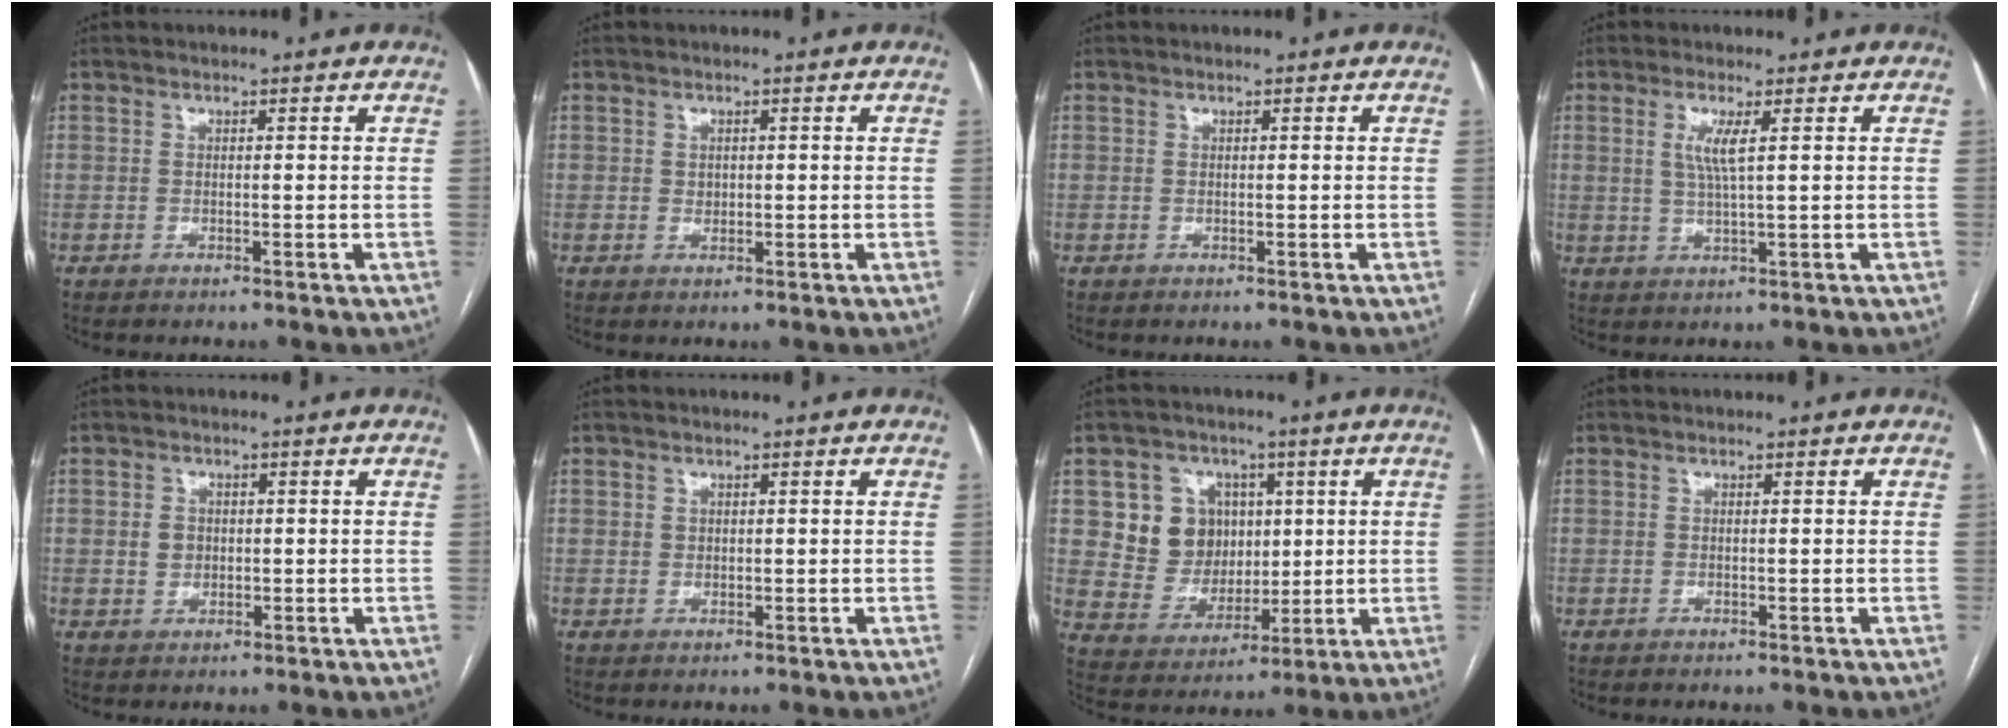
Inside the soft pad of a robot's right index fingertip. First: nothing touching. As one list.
[{"total": 1.2, "force": [0.2, 1.0, 0.6], "torque": [-0.009, 0.000, 0.005]}, {"total": 0.0}, {"total": 3.7, "force": [1.1, -0.1, 3.5], "torque": [-0.077, -0.003, 0.022]}, {"total": 2.5, "force": [0.2, 2.2, 1.2], "torque": [-0.021, 0.007, 0.009]}, {"total": 0.9, "force": [0.3, 0.8, 0.2], "torque": [0.001, 0.000, 0.004]}, {"total": 10.3, "force": [2.9, 9.2, 3.5], "torque": [-0.076, 0.029, 0.065]}, {"total": 0.0}]